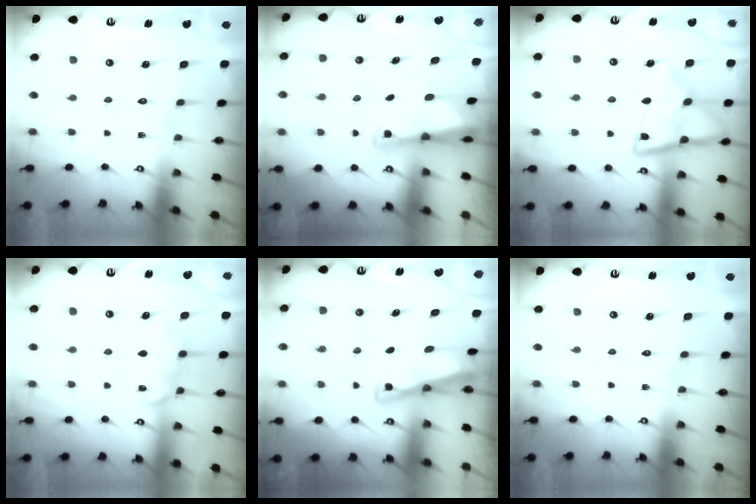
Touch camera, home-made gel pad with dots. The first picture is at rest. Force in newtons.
{"total": 2.6, "press": 2.6, "slide": 0.5}
{"total": 14.5, "press": 14.4, "slide": 1.3}
{"total": 8.8, "press": 8.7, "slide": 1.0}
{"total": 2.7, "press": 2.7, "slide": 0.4}
{"total": 0.0}